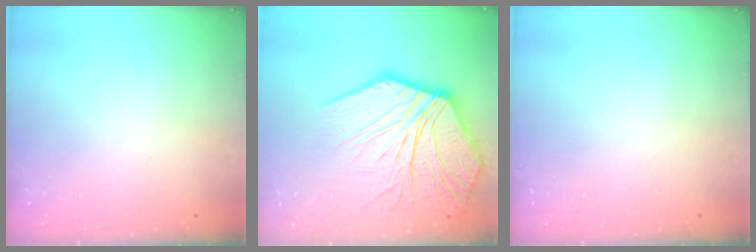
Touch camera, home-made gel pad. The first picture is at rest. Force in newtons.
{"total": 15.2, "press": 15.1, "slide": 2.0}
{"total": 0.0}